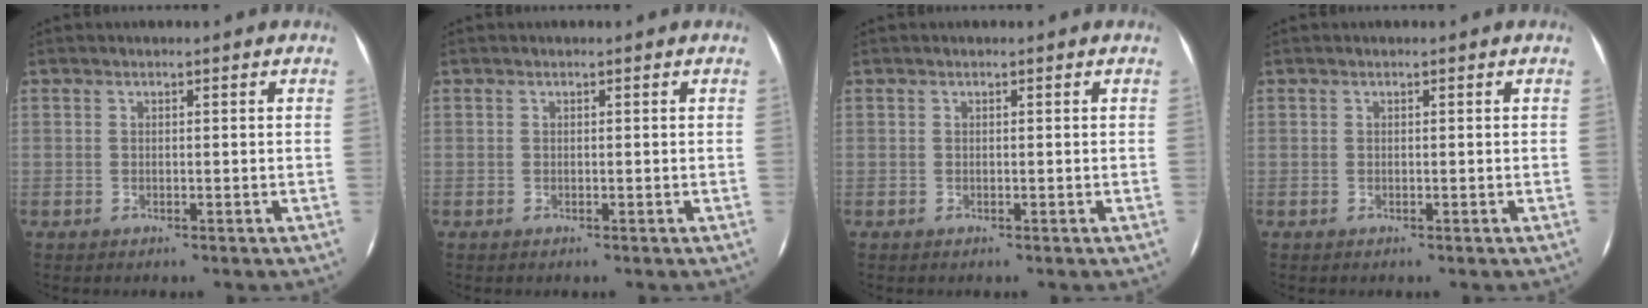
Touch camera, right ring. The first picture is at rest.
{"total": 0.0}
{"total": 0.0}
{"total": 0.0}